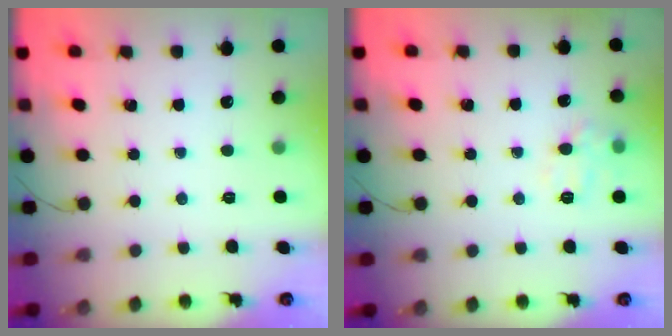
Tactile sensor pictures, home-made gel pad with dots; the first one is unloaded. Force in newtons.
{"total": 9.2, "press": 9.1, "slide": 1.1}